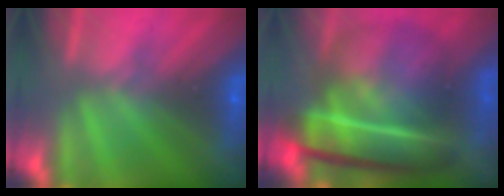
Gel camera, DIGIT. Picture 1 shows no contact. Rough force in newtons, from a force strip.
{"total": 6.9}